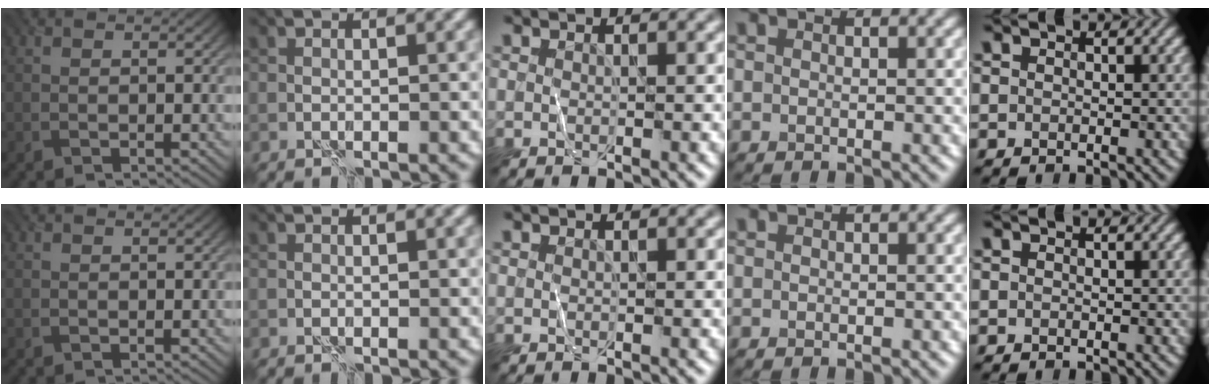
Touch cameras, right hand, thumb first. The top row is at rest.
{}